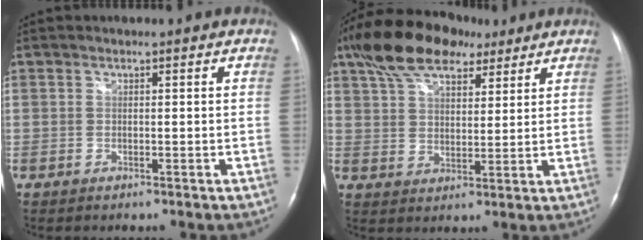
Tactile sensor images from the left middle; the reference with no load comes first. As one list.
[{"total": 14.3, "force": [9.9, 6.1, 8.4], "torque": [-0.160, 0.039, 0.177]}]